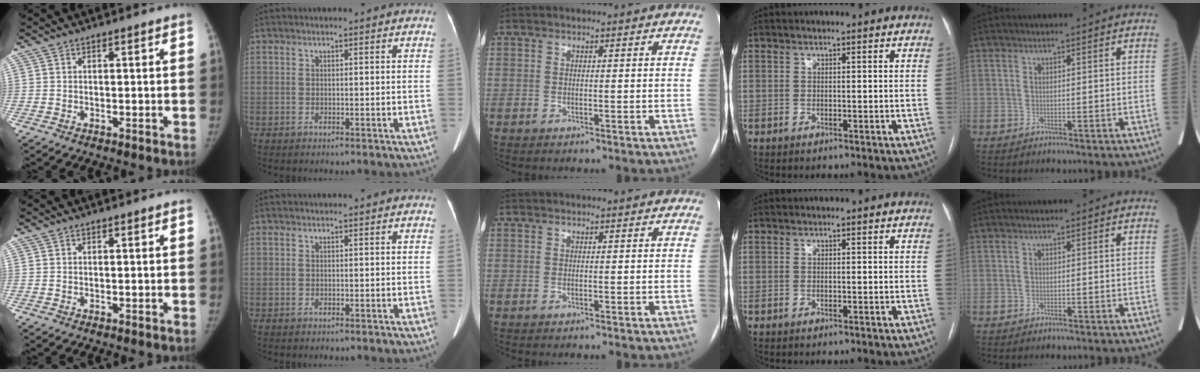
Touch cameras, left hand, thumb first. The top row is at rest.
{}